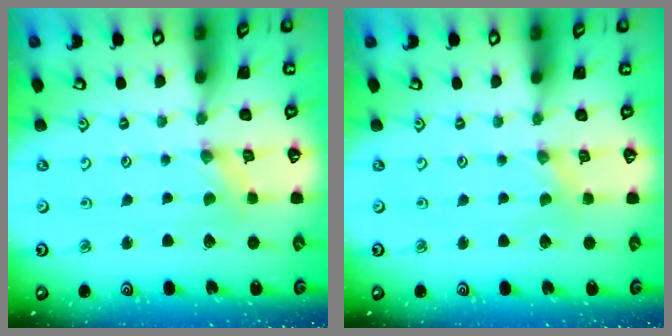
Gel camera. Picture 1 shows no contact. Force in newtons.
{"total": 0.0}